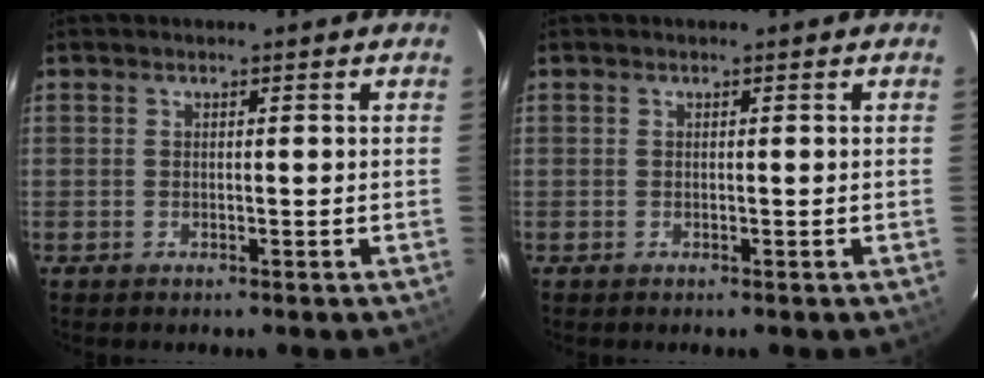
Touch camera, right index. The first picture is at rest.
{"total": 0.0}